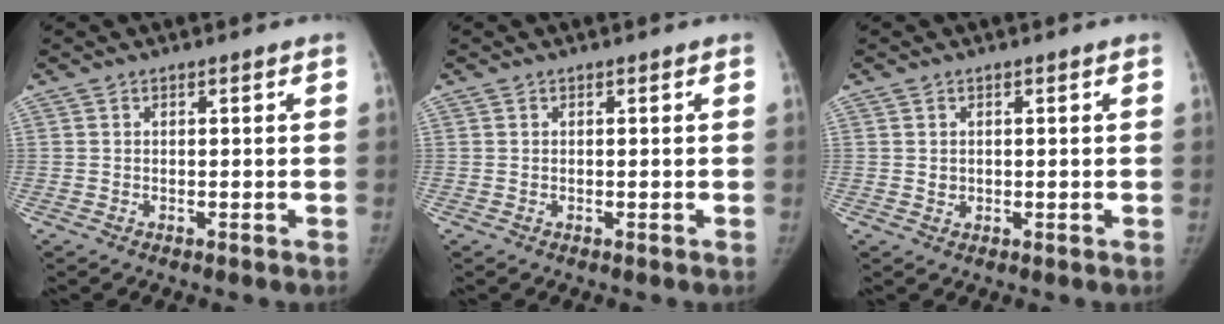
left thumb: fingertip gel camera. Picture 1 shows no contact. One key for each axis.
{"total": 0.0}
{"total": 1.1, "fx": 0.1, "fy": 1.0, "fz": 0.4, "tx": -0.001, "ty": 0.001, "tz": 0.005}